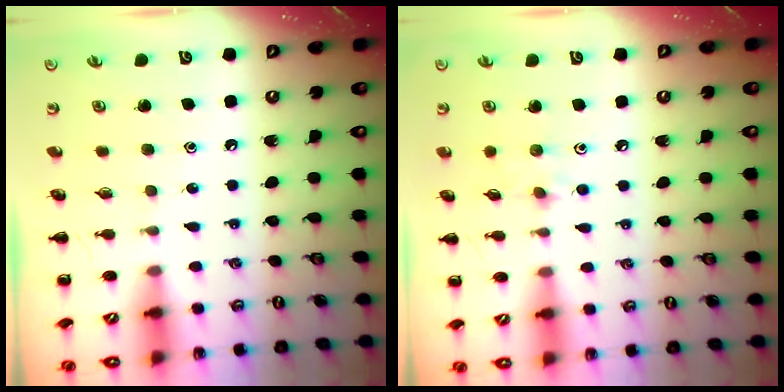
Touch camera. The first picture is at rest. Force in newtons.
{"total": 4.9, "press": 4.7, "slide": 1.4}